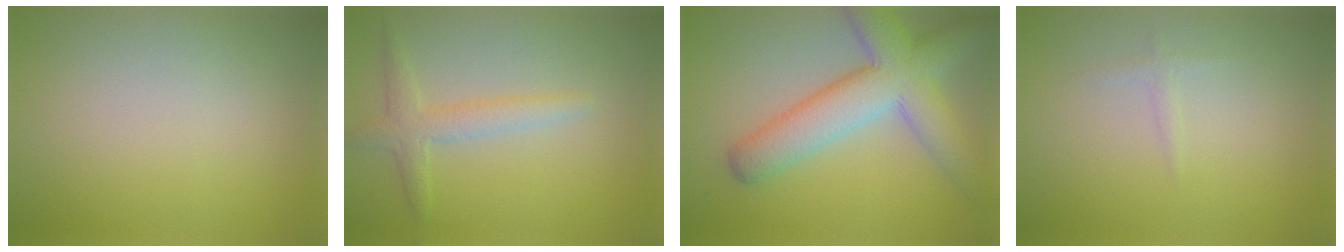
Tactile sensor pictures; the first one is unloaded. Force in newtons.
{"total": 2.3, "press": 2.3, "slide": 0.0}
{"total": 8.3, "press": 8.3, "slide": 0.7}
{"total": 0.7, "press": 0.7, "slide": 0.0}